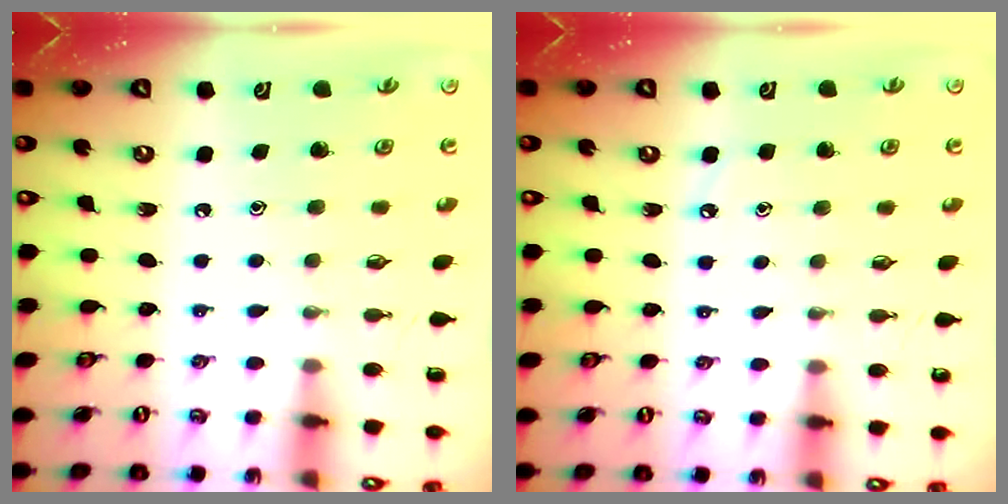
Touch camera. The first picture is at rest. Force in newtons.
{"total": 2.8, "press": 2.7, "slide": 0.4}